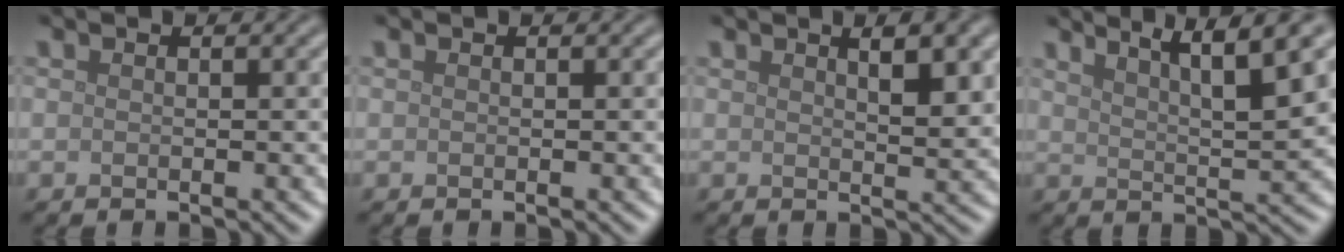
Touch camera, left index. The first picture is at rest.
{"total": 0.0}
{"total": 3.2, "force": [1.6, 0.9, 2.7], "torque": [-0.032, 0.000, 0.027]}
{"total": 6.7, "force": [4.5, 1.1, 4.9], "torque": [-0.063, 0.011, 0.073]}